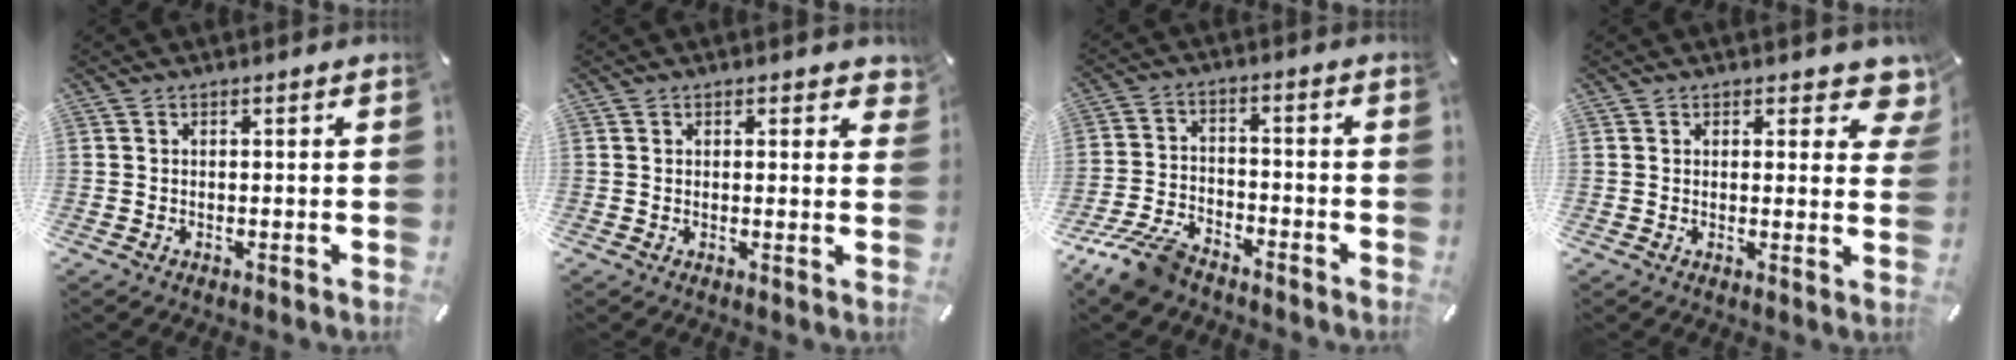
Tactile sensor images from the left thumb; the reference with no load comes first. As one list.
[{"total": 1.6, "force": [1.0, 0.9, 0.9], "torque": [-0.004, -0.002, 0.014]}, {"total": 9.9, "force": [-8.0, 3.9, 4.4], "torque": [-0.095, 0.036, -0.154]}, {"total": 5.5, "force": [3.4, 3.0, 3.2], "torque": [-0.023, -0.022, 0.054]}]